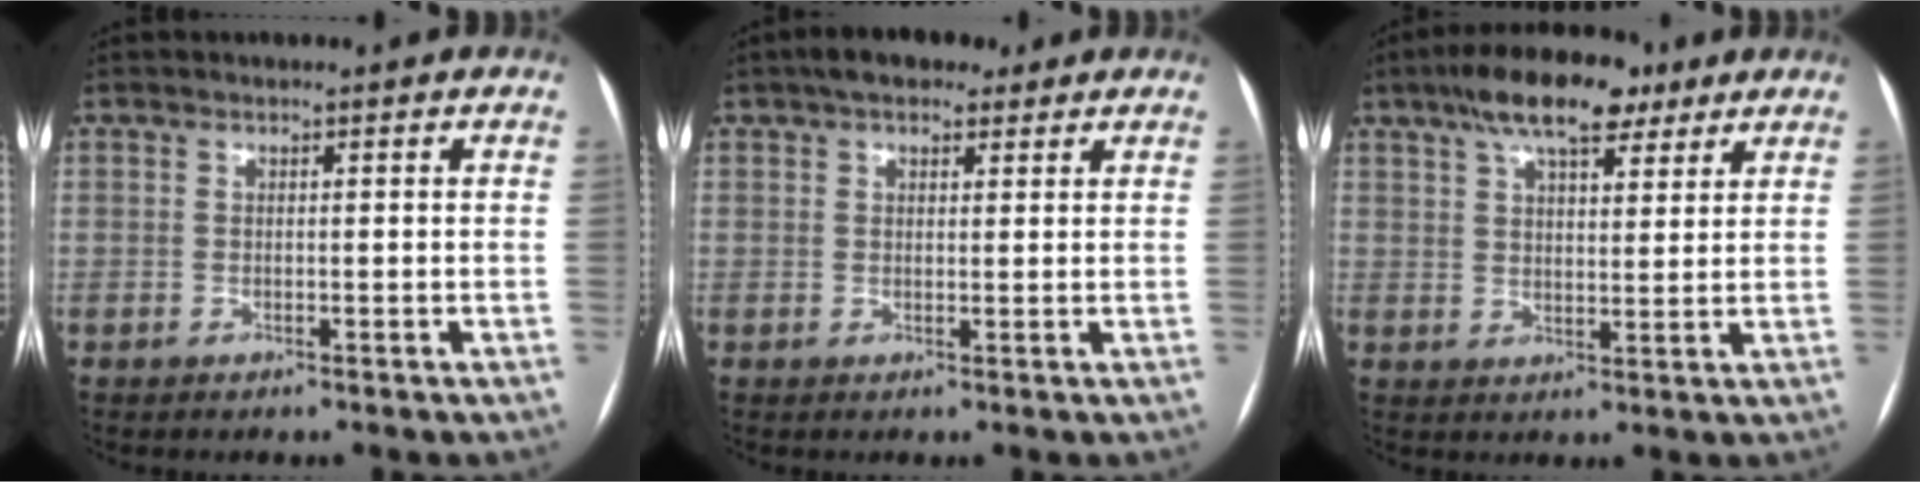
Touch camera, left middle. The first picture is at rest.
{"total": 5.9, "force": [4.1, 2.8, 3.2], "torque": [-0.051, 0.026, 0.064]}
{"total": 12.1, "force": [8.1, 4.4, 7.9], "torque": [-0.139, 0.031, 0.136]}